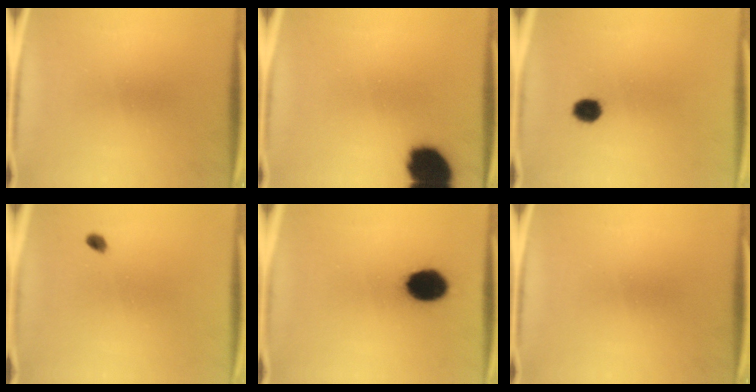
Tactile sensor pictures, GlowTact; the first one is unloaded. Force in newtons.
{"total": 14.1}
{"total": 3.9}
{"total": 2.0}
{"total": 12.1}
{"total": 0.0}